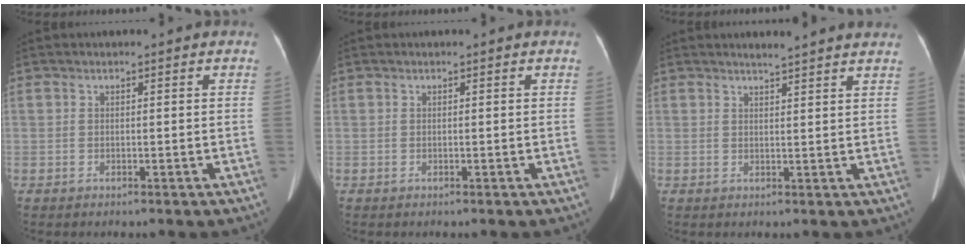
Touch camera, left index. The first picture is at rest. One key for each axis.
{"total": 0.0}
{"total": 6.1, "fx": 5.6, "fy": -0.2, "fz": 2.3, "tx": -0.034, "ty": 0.009, "tz": 0.058}